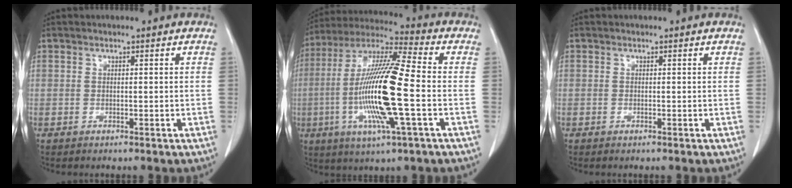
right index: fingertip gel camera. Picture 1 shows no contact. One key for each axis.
{"total": 18.3, "fx": -3.3, "fy": 1.1, "fz": 18.0, "tx": -0.365, "ty": -0.009, "tz": -0.068}
{"total": 0.0}